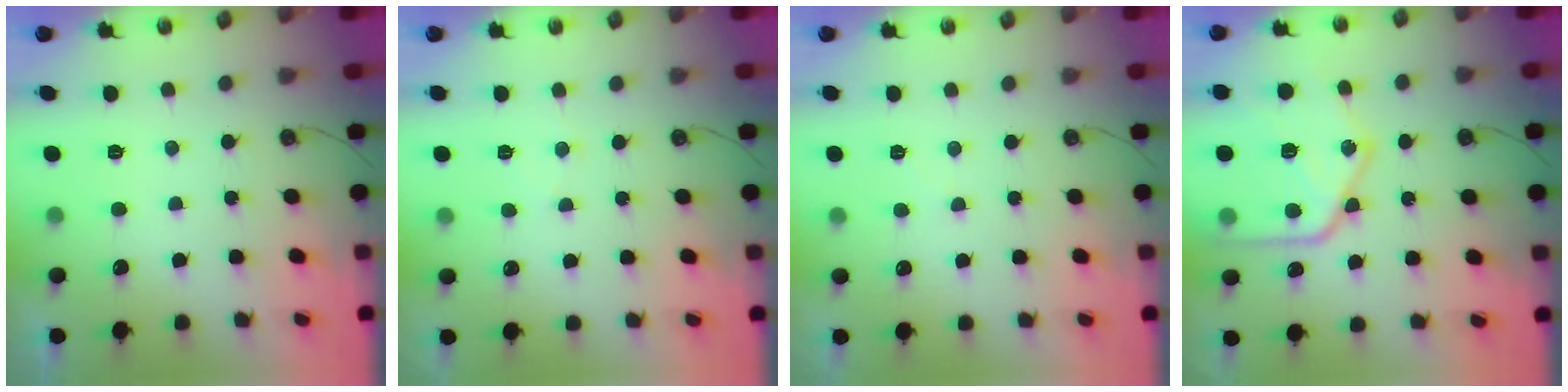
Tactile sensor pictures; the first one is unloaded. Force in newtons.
{"total": 3.6, "press": 3.5, "slide": 0.5}
{"total": 3.8, "press": 3.8, "slide": 0.6}
{"total": 21.3, "press": 21.2, "slide": 1.8}